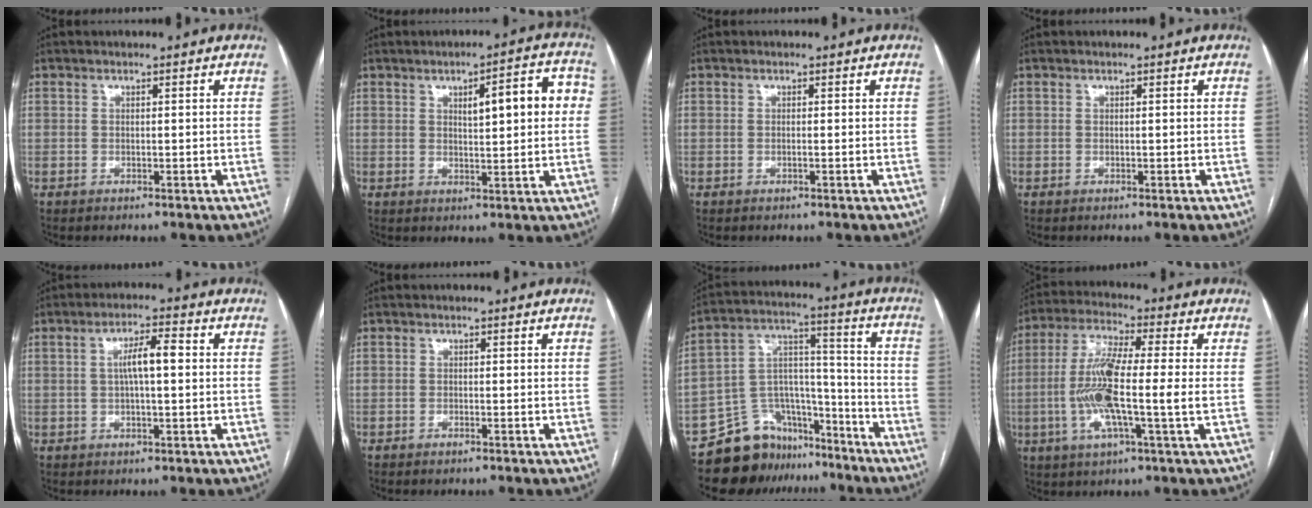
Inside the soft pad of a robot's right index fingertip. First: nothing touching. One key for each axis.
{"total": 8.8, "fx": 2.0, "fy": 2.0, "fz": 8.3, "tx": -0.110, "ty": 0.022, "tz": 0.026}
{"total": 0.0}
{"total": 0.0}
{"total": 5.2, "fx": 0.5, "fy": 1.0, "fz": 5.1, "tx": -0.092, "ty": 0.015, "tz": 0.008}
{"total": 0.7, "fx": -0.6, "fy": 0.1, "fz": 0.4, "tx": -0.011, "ty": -0.001, "tz": -0.008}
{"total": 13.1, "fx": -10.9, "fy": 6.9, "fz": 2.3, "tx": -0.033, "ty": 0.074, "tz": -0.184}
{"total": 12.0, "fx": -1.5, "fy": 0.6, "fz": 11.9, "tx": -0.244, "ty": 0.001, "tz": -0.037}